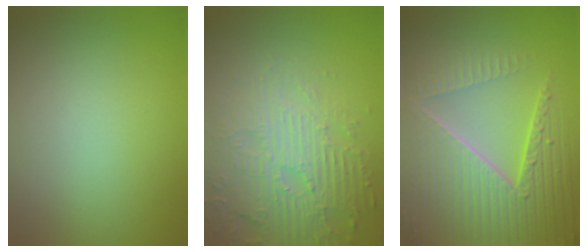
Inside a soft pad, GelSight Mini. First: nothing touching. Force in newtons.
{"total": 4.8, "press": 4.7, "slide": 1.4}
{"total": 8.8, "press": 6.1, "slide": 6.4}